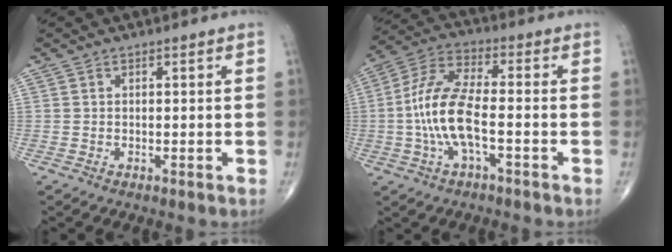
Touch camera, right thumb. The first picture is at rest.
{"total": 12.0, "force": [-2.3, 4.4, 10.9], "torque": [-0.236, 0.036, -0.047]}